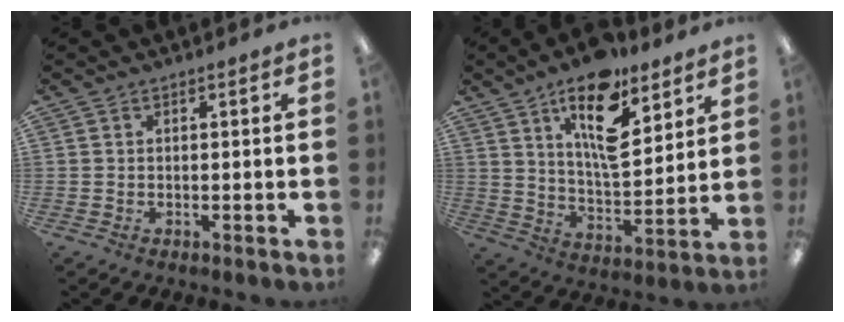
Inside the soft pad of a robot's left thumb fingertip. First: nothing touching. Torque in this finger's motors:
{"motor_torque": [0.33, 0.59, 1.17, -1.60, 0.11]}